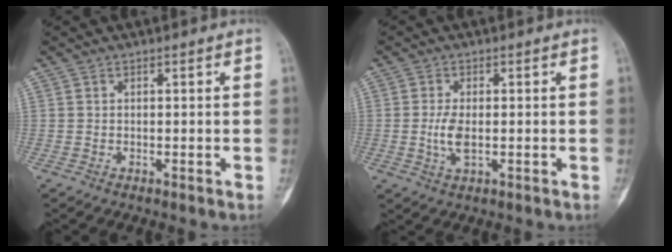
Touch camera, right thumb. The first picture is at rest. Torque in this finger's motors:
{"motor_torque": [0.77, 0.69, 0.45, -0.26, 0.11]}